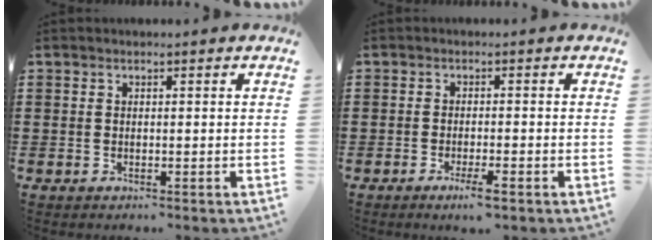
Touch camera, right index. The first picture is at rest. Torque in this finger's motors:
{"motor_torque": [0.55, -0.30, 0.09, 0.04]}